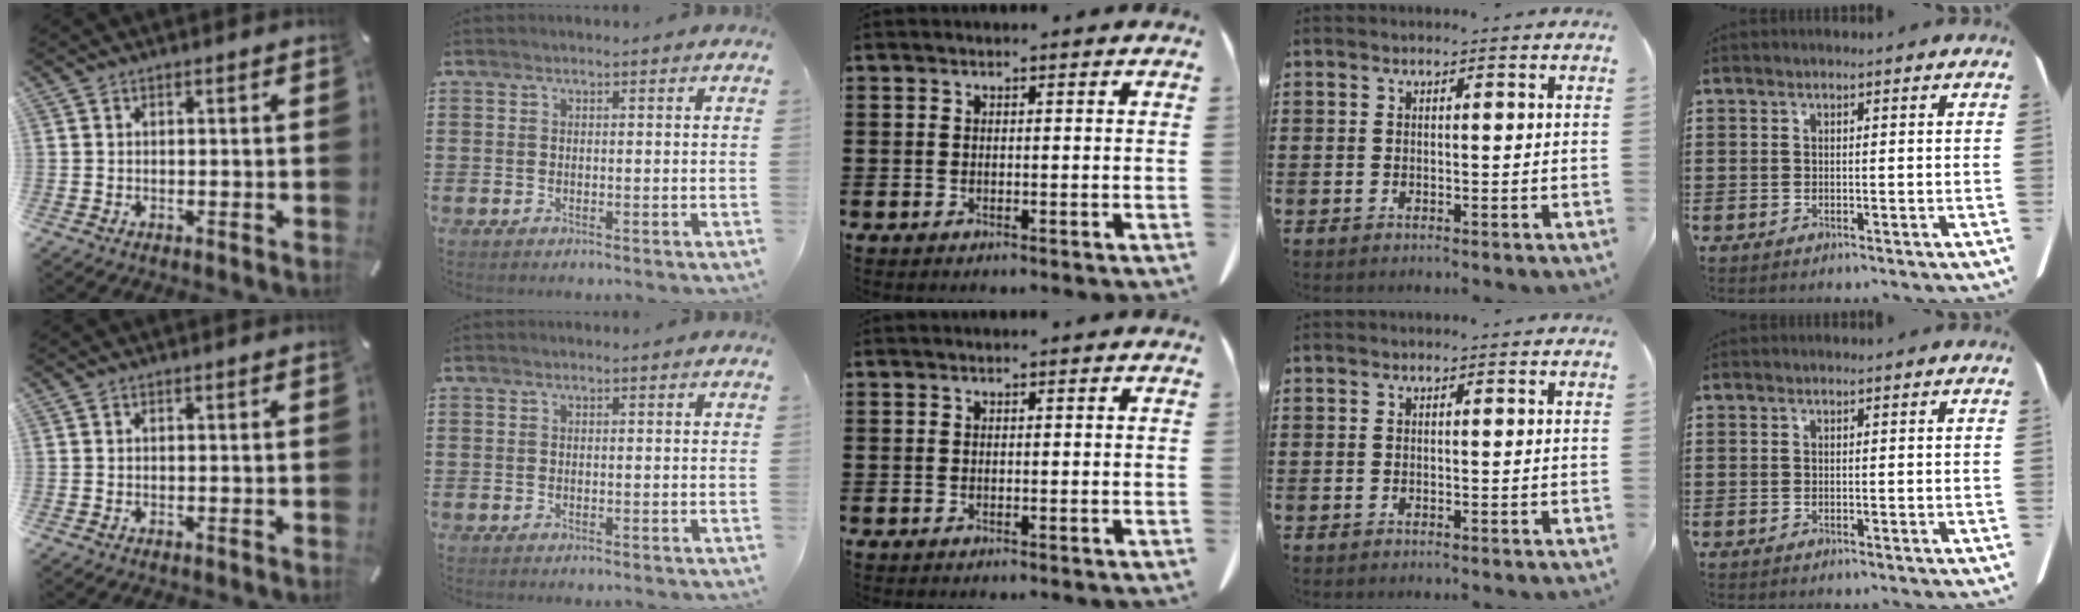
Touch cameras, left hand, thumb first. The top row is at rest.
{}